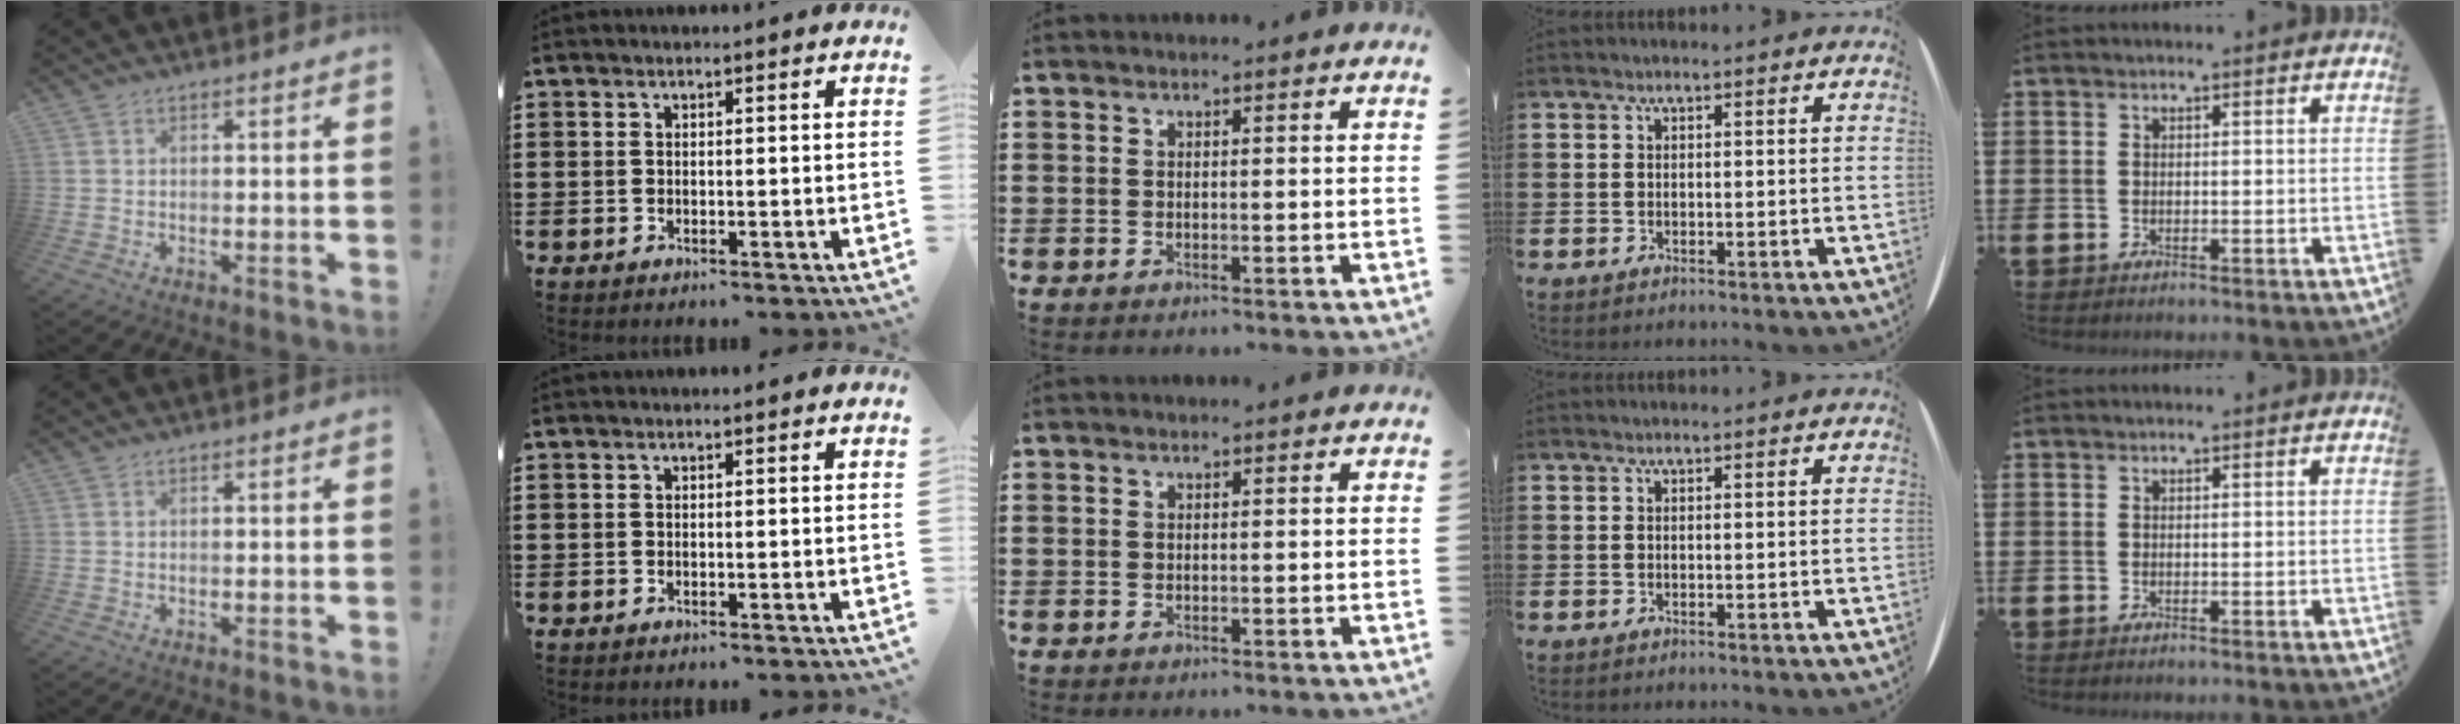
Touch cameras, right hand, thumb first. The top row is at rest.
{}